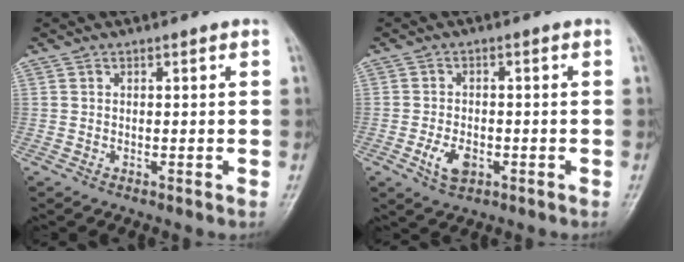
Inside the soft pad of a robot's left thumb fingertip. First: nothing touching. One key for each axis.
{"total": 4.8, "fx": -1.8, "fy": 2.9, "fz": 3.4, "tx": -0.060, "ty": 0.003, "tz": -0.030}